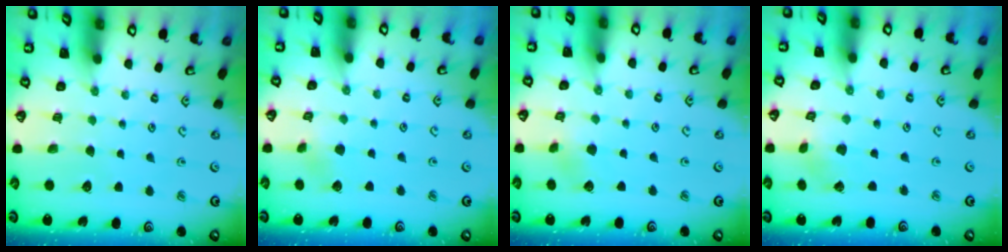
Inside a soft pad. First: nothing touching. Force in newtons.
{"total": 3.8, "press": 3.7, "slide": 0.8}
{"total": 3.2, "press": 3.2, "slide": 0.3}
{"total": 1.5, "press": 1.5, "slide": 0.2}